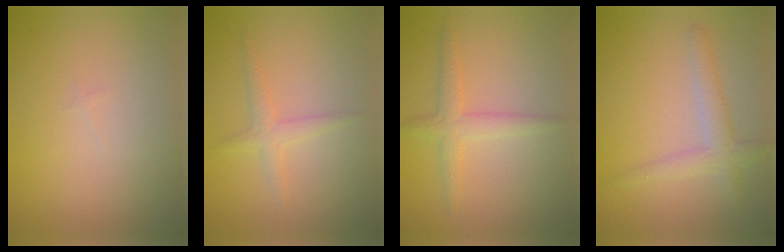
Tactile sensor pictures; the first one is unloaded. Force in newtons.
{"total": 1.7, "press": 1.7, "slide": 0.0}
{"total": 2.5, "press": 2.5, "slide": 0.1}
{"total": 2.6, "press": 2.6, "slide": 0.1}